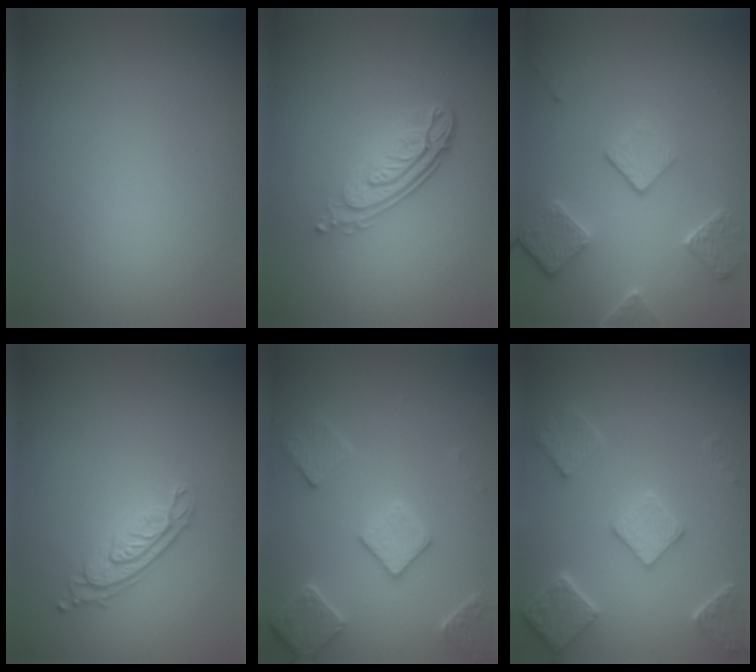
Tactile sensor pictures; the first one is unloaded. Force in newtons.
{"total": 4.3, "press": 3.0, "slide": 3.1}
{"total": 4.0, "press": 3.1, "slide": 2.5}
{"total": 3.0, "press": 2.1, "slide": 2.1}
{"total": 3.7, "press": 3.4, "slide": 1.4}
{"total": 4.9, "press": 3.8, "slide": 3.1}